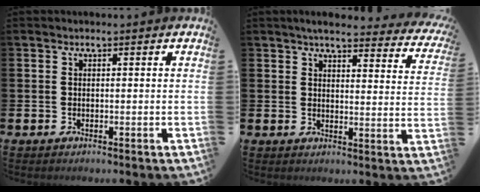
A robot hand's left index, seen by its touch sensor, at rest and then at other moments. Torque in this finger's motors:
{"motor_torque": [0.98, -1.16, 0.13, 0.05]}